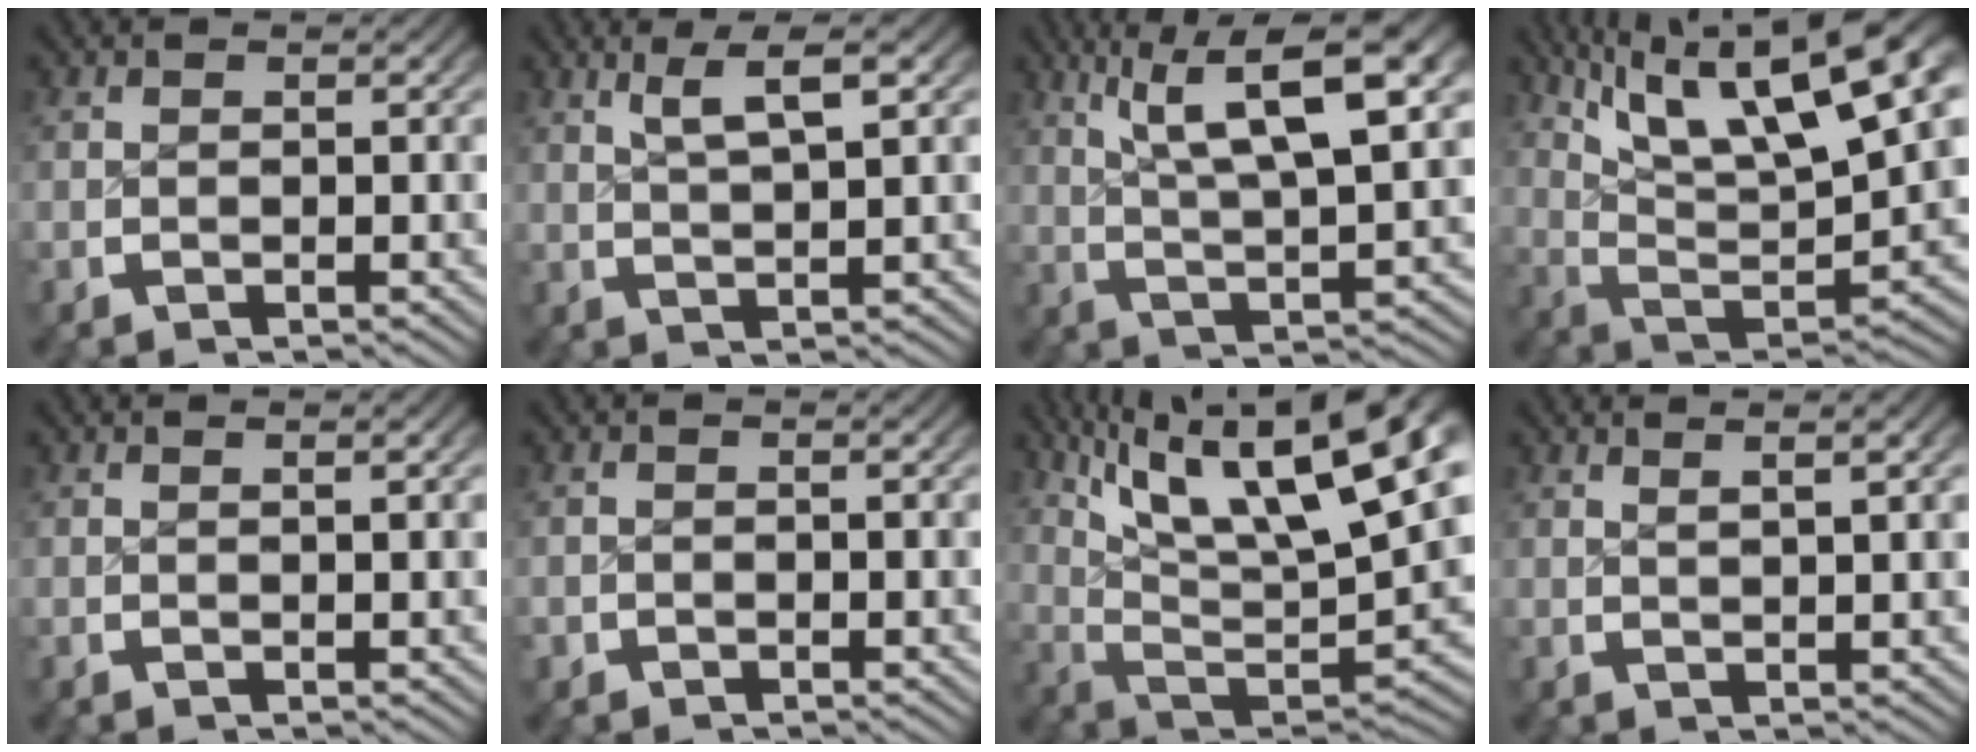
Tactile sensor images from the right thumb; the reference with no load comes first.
{"total": 4.3, "force": [2.3, 1.1, 3.5], "torque": [-0.047, 0.011, 0.042]}
{"total": 8.8, "force": [2.8, 3.8, 7.5], "torque": [-0.122, -0.007, 0.049]}
{"total": 13.2, "force": [4.0, 6.6, 10.7], "torque": [-0.171, -0.010, 0.068]}
{"total": 0.7, "force": [0.5, -0.1, 0.5], "torque": [-0.006, 0.000, 0.011]}
{"total": 0.7, "force": [-0.4, 0.6, 0.0], "torque": [-0.002, -0.008, -0.005]}
{"total": 14.7, "force": [3.8, 7.7, 11.9], "torque": [-0.199, -0.025, 0.073]}
{"total": 2.5, "force": [1.8, 0.1, 1.6], "torque": [-0.020, 0.005, 0.034]}